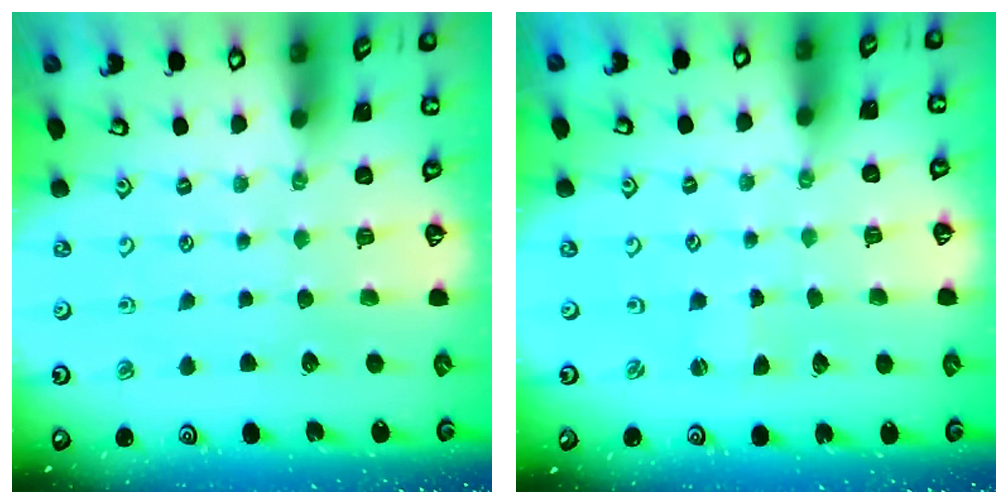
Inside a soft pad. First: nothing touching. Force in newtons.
{"total": 1.0, "press": 0.9, "slide": 0.1}